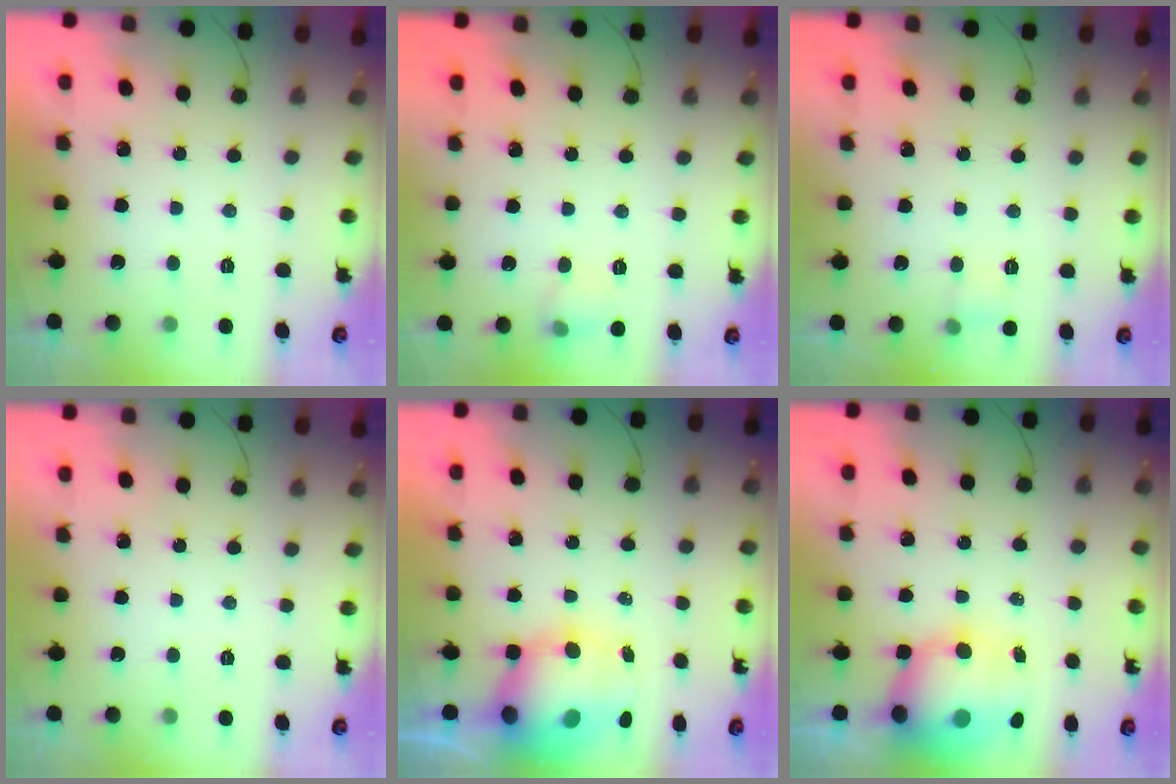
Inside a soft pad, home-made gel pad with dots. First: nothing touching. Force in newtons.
{"total": 6.9, "press": 6.5, "slide": 2.1}
{"total": 3.8, "press": 3.6, "slide": 1.2}
{"total": 0.0}
{"total": 11.6, "press": 11.2, "slide": 2.9}
{"total": 13.0, "press": 11.4, "slide": 6.4}